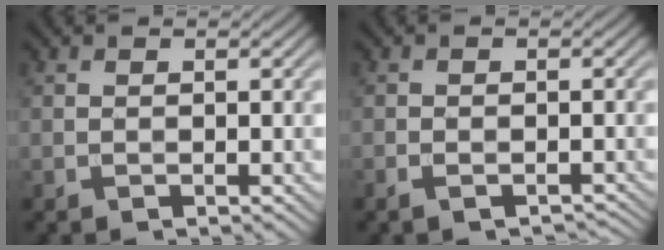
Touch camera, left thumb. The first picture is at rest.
{"total": 2.4, "force": [-1.6, 1.2, 1.2], "torque": [-0.019, -0.006, -0.022]}